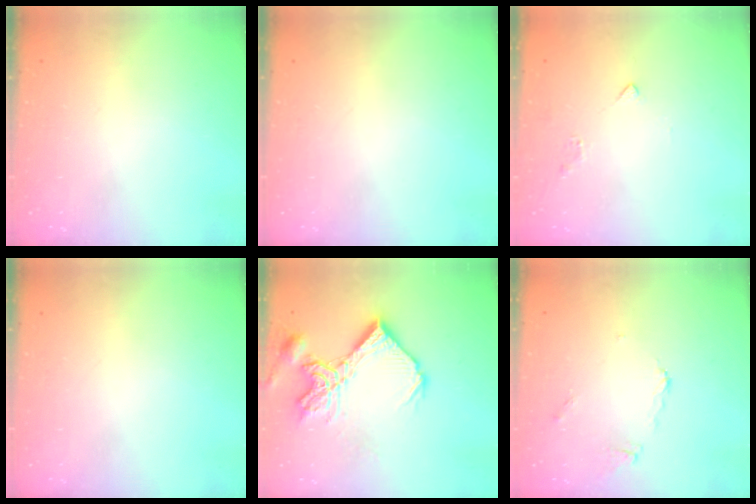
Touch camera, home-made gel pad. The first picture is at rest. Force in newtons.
{"total": 0.0}
{"total": 2.4, "press": 2.3, "slide": 0.6}
{"total": 0.0}
{"total": 20.3, "press": 20.2, "slide": 2.2}
{"total": 4.9, "press": 4.9, "slide": 0.1}